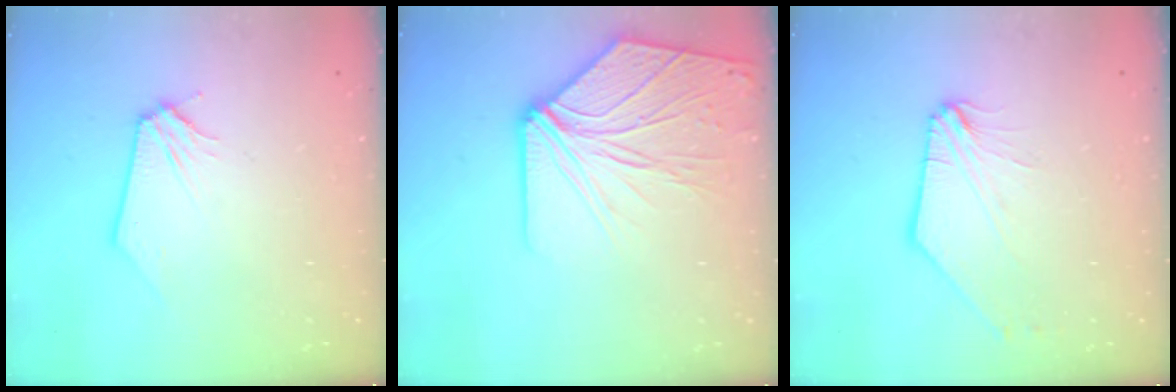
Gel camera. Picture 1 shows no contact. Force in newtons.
{"total": 11.8, "press": 11.6, "slide": 2.0}
{"total": 4.3, "press": 4.2, "slide": 0.7}